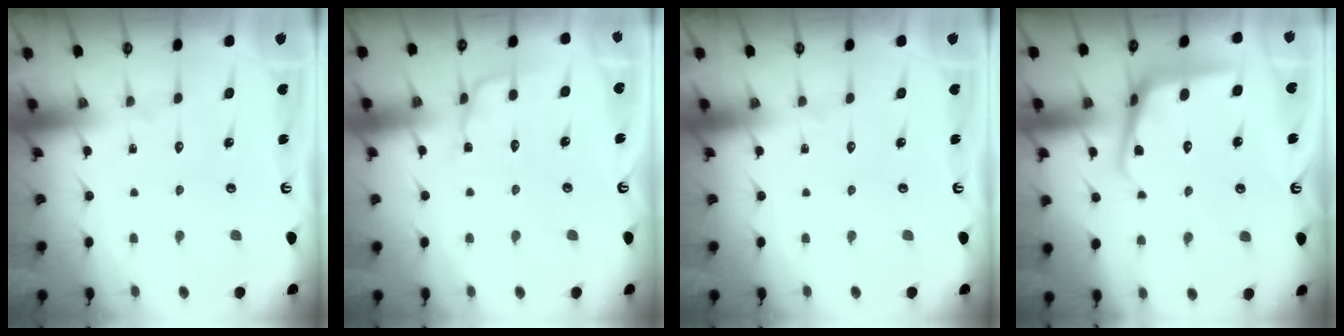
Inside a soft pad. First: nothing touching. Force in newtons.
{"total": 3.4, "press": 3.4, "slide": 0.4}
{"total": 0.0}
{"total": 10.1, "press": 10.1, "slide": 1.0}